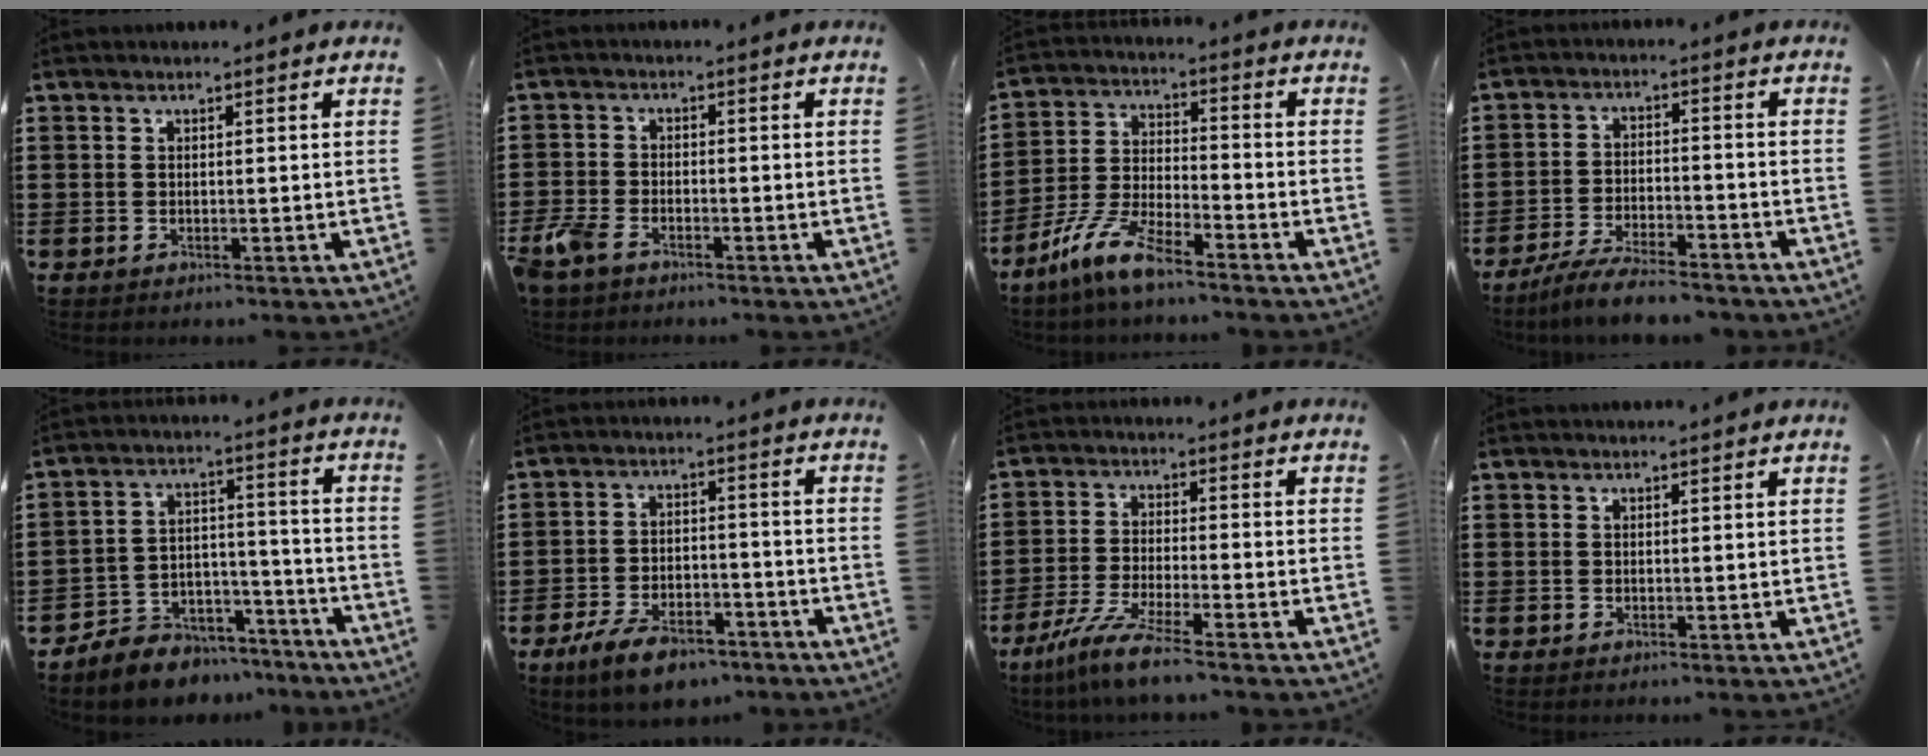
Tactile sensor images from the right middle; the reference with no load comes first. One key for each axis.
{"total": 3.9, "fx": -3.0, "fy": 1.8, "fz": 1.7, "tx": -0.064, "ty": -0.007, "tz": -0.068}
{"total": 8.7, "fx": -6.9, "fy": 1.1, "fz": 5.2, "tx": -0.128, "ty": -0.007, "tz": -0.141}
{"total": 6.0, "fx": -5.5, "fy": 0.5, "fz": 2.3, "tx": -0.057, "ty": -0.006, "tz": -0.108}
{"total": 6.1, "fx": -5.7, "fy": 2.2, "fz": 0.2, "tx": -0.011, "ty": 0.017, "tz": -0.113}
{"total": 7.0, "fx": -5.5, "fy": 2.3, "fz": 3.6, "tx": -0.074, "ty": 0.005, "tz": -0.103}
{"total": 6.8, "fx": -5.5, "fy": -0.1, "fz": 4.1, "tx": -0.099, "ty": -0.024, "tz": -0.110}
{"total": 0.7, "fx": 0.7, "fy": -0.2, "fz": 0.2, "tx": -0.004, "ty": -0.003, "tz": 0.013}